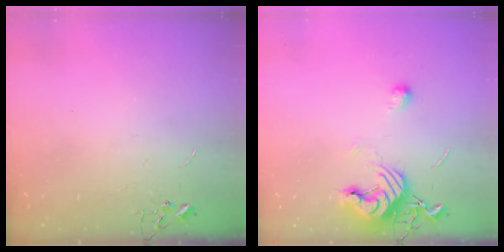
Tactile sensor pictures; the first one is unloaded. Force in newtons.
{"total": 11.9, "press": 11.8, "slide": 0.5}